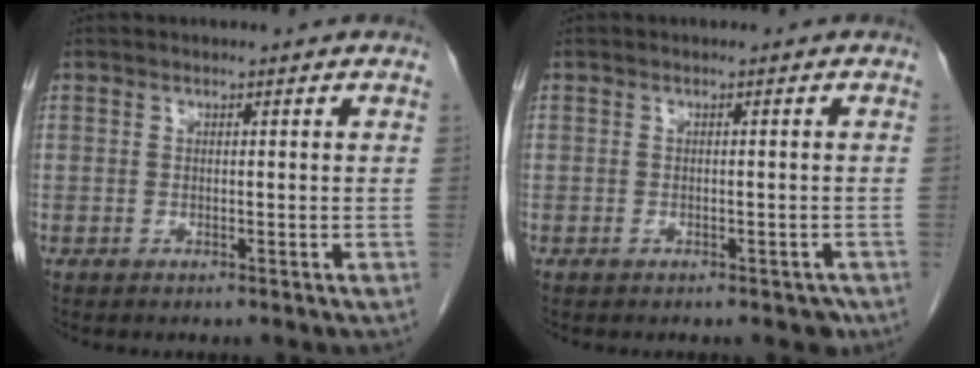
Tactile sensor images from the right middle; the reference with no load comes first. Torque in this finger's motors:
{"motor_torque": [0.08, -0.05, -0.01, 0.00]}